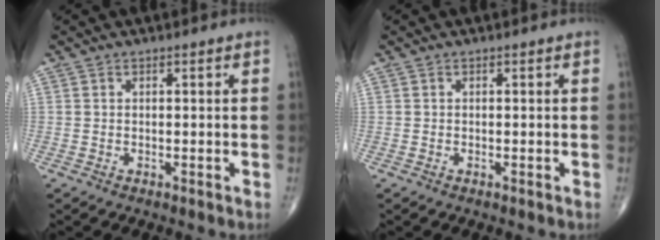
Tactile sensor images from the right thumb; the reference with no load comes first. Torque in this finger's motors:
{"motor_torque": [-0.41, -0.03, -0.08, -0.04, 0.00]}